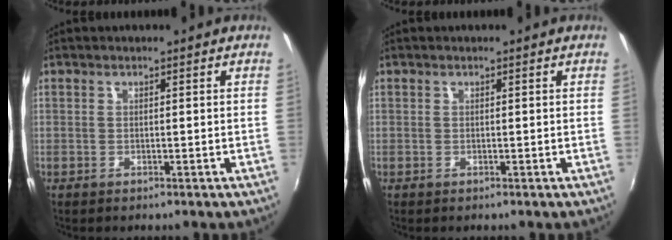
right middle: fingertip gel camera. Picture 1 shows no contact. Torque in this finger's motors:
{"motor_torque": [-0.09, -0.04, -0.01, -0.03]}